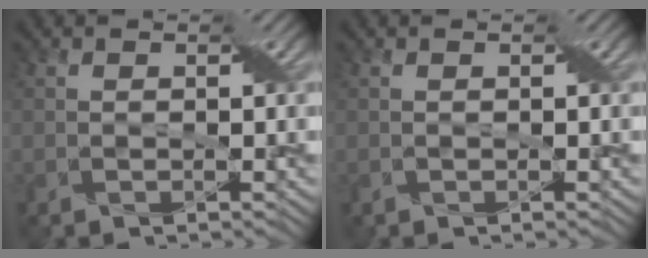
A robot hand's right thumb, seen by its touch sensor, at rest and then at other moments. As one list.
[{"total": 0.0}]